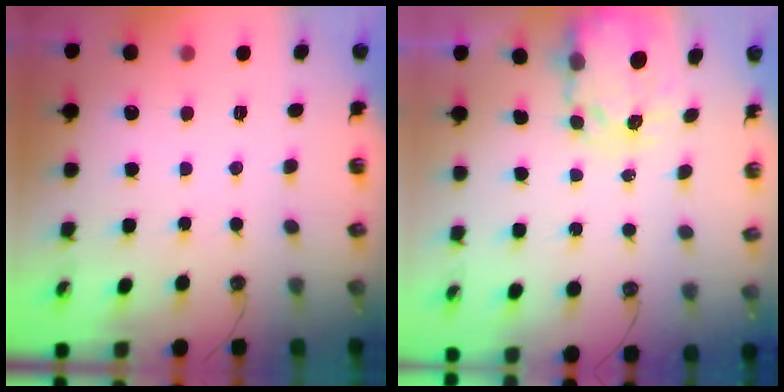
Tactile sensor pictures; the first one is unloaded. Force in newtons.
{"total": 4.0, "press": 4.0, "slide": 0.3}